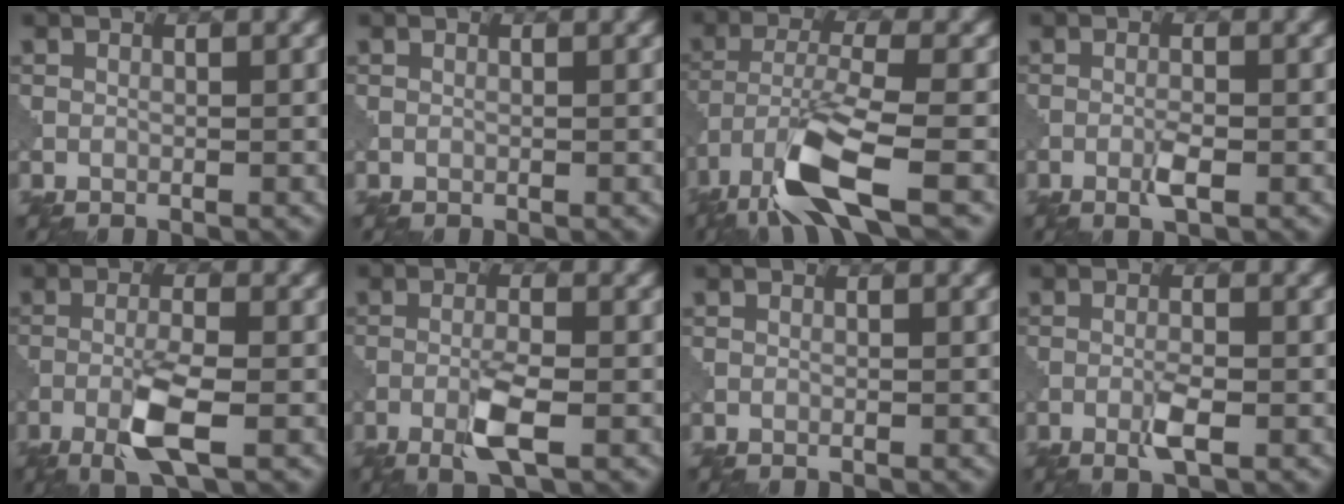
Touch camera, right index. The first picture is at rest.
{"total": 0.0}
{"total": 8.9, "force": [-5.2, 2.1, 6.9], "torque": [-0.135, -0.005, -0.106]}
{"total": 1.8, "force": [-0.7, 0.3, 1.6], "torque": [-0.032, 0.000, -0.017]}
{"total": 4.6, "force": [-2.1, 0.7, 4.0], "torque": [-0.077, 0.002, -0.046]}
{"total": 3.6, "force": [-1.6, 0.6, 3.2], "torque": [-0.062, 0.003, -0.035]}
{"total": 0.0}
{"total": 2.2, "force": [-0.9, 0.3, 2.0], "torque": [-0.039, 0.001, -0.021]}